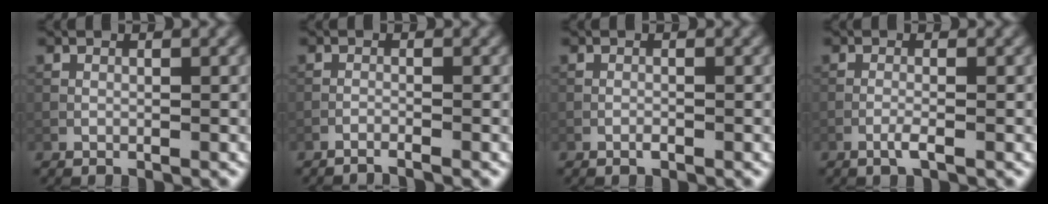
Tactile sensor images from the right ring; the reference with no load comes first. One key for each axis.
{"total": 1.3, "fx": -1.2, "fy": 0.0, "fz": 0.6, "tx": -0.013, "ty": 0.005, "tz": -0.031}
{"total": 0.5, "fx": -0.3, "fy": 0.1, "fz": 0.4, "tx": -0.008, "ty": 0.001, "tz": -0.008}
{"total": 1.3, "fx": -0.7, "fy": 0.1, "fz": 1.1, "tx": -0.021, "ty": 0.002, "tz": -0.018}